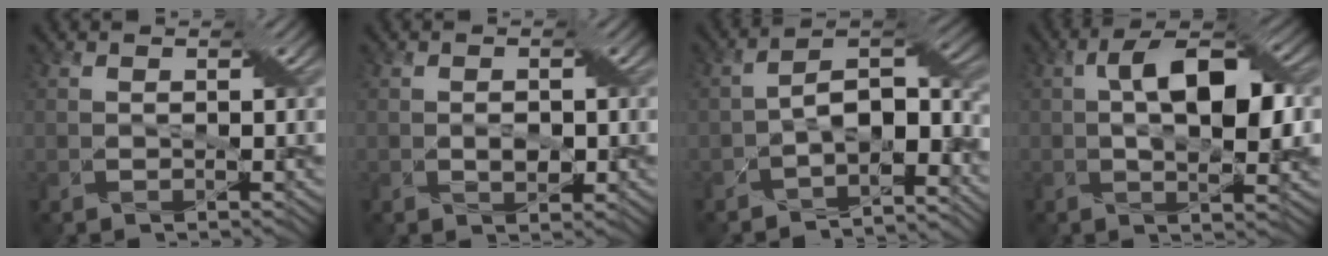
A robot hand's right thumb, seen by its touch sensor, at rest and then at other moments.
{"total": 1.6, "force": [-0.4, 1.0, 1.2], "torque": [-0.022, -0.003, -0.007]}
{"total": 9.1, "force": [-4.5, 4.6, 6.4], "torque": [-0.092, -0.010, -0.081]}
{"total": 10.3, "force": [1.0, 4.3, 9.3], "torque": [-0.153, 0.010, 0.013]}